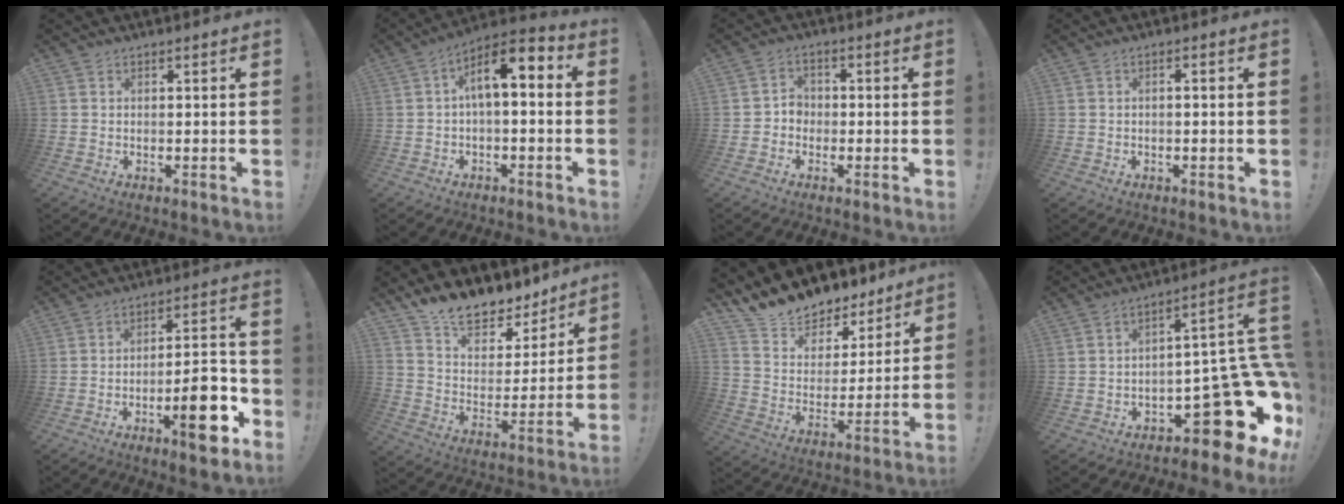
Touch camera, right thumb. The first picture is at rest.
{"total": 9.1, "force": [1.8, 3.5, 8.3], "torque": [-0.132, -0.007, 0.033]}
{"total": 3.6, "force": [-1.6, 2.8, 1.5], "torque": [-0.026, 0.011, -0.029]}
{"total": 1.4, "force": [-0.9, 0.0, 1.1], "torque": [-0.022, 0.004, -0.016]}
{"total": 13.4, "force": [-6.4, 4.3, 11.0], "torque": [-0.132, 0.035, -0.099]}
{"total": 12.5, "force": [11.0, 4.4, 3.9], "torque": [-0.070, -0.096, 0.197]}
{"total": 12.4, "force": [11.4, 4.6, 1.6], "torque": [-0.043, -0.106, 0.206]}
{"total": 20.4, "force": [-8.7, 7.9, 16.7], "torque": [-0.183, 0.031, -0.126]}